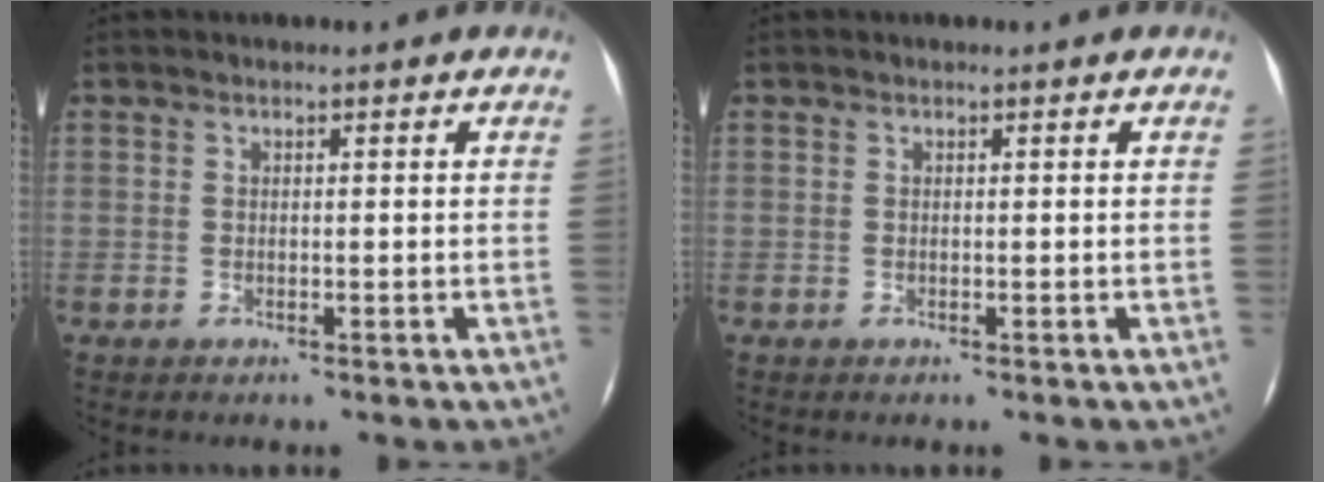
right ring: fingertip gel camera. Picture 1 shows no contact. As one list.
[{"total": 0.0}]